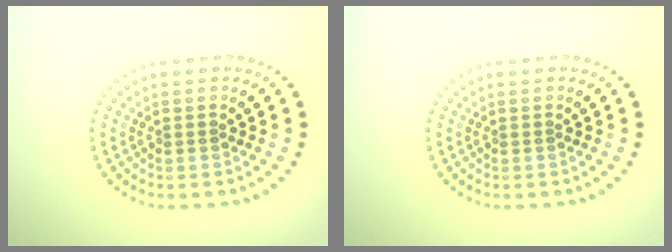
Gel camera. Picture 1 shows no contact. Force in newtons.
{"total": 0.0}